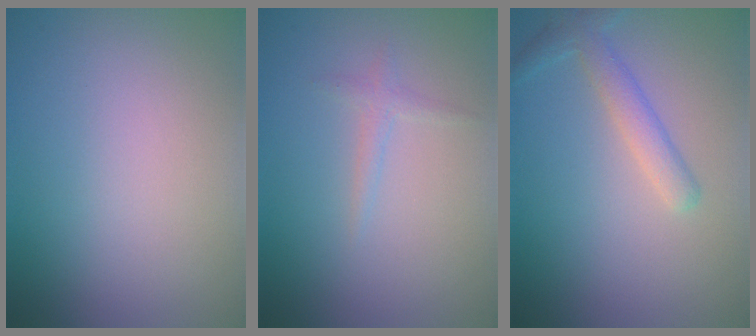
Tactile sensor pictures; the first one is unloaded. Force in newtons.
{"total": 1.0, "press": 1.0, "slide": 0.1}
{"total": 2.6, "press": 2.5, "slide": 0.1}